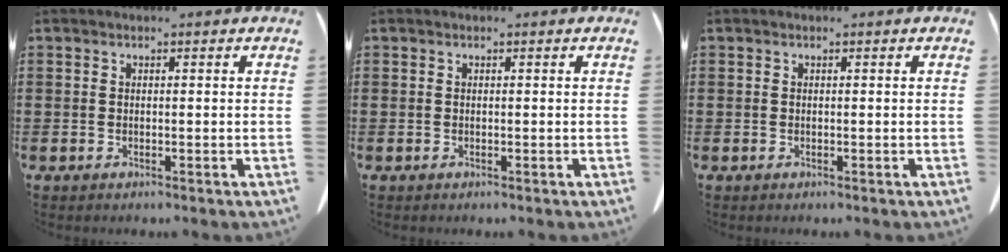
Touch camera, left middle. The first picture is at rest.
{"total": 0.0}
{"total": 0.0}